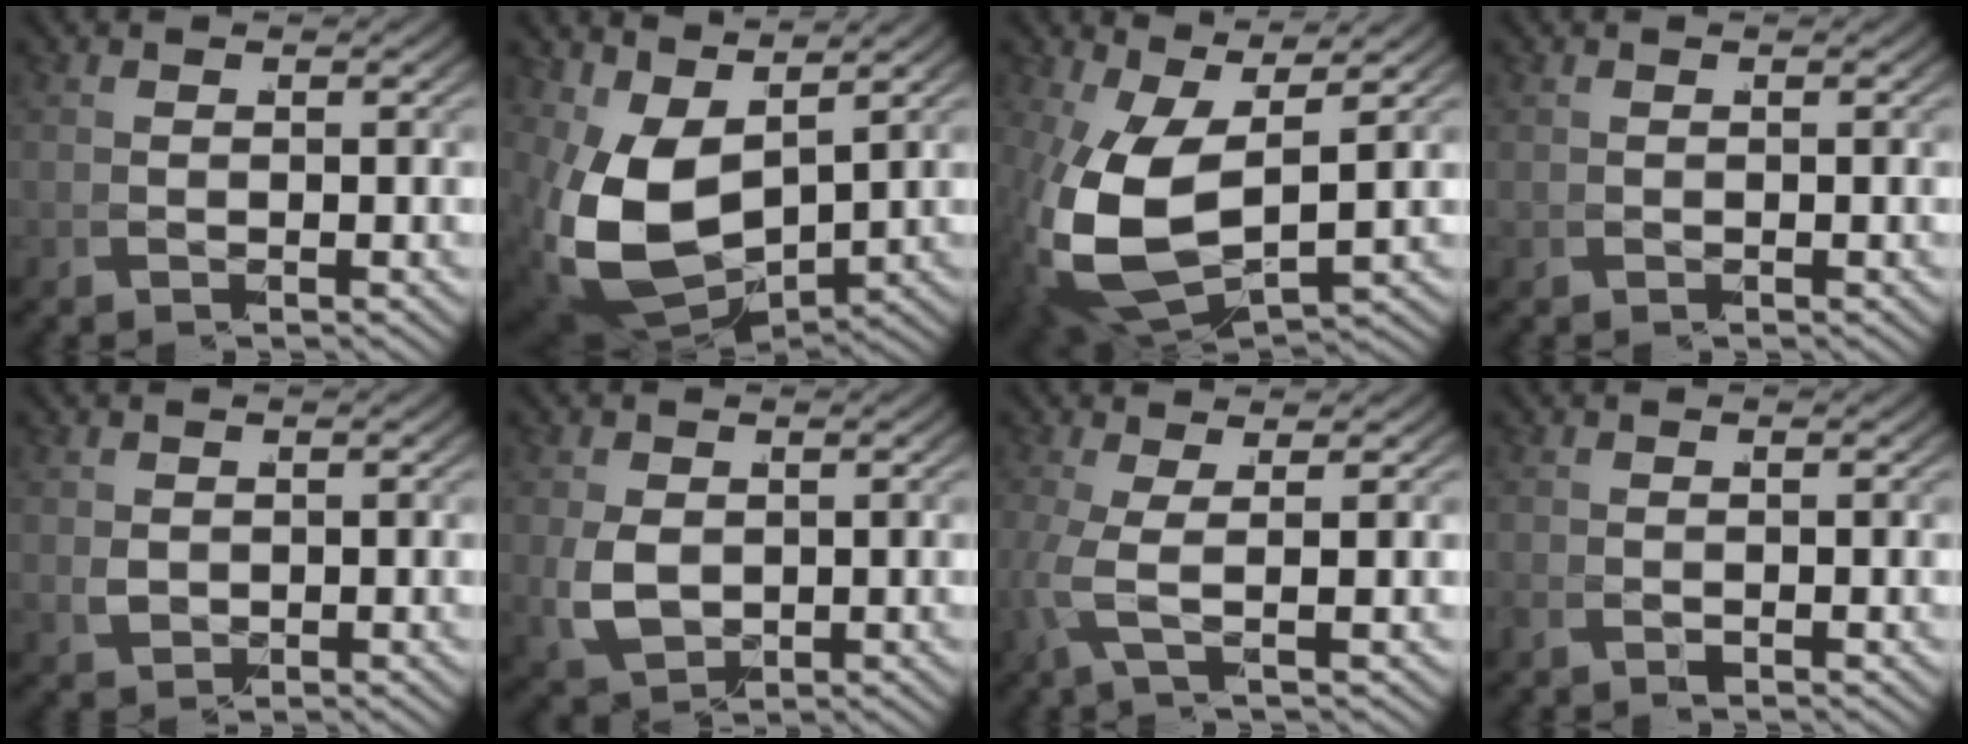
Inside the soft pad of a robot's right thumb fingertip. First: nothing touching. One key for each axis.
{"total": 10.9, "fx": -0.1, "fy": 7.1, "fz": 8.3, "tx": -0.217, "ty": -0.063, "tz": 0.039}
{"total": 11.9, "fx": -0.5, "fy": 7.3, "fz": 9.3, "tx": -0.244, "ty": -0.065, "tz": 0.034}
{"total": 0.0}
{"total": 1.8, "fx": 0.4, "fy": 1.3, "fz": 1.1, "tx": -0.030, "ty": -0.009, "tz": 0.021}
{"total": 5.0, "fx": 0.2, "fy": 3.7, "fz": 3.4, "tx": -0.089, "ty": -0.027, "tz": 0.029}
{"total": 4.1, "fx": 1.3, "fy": 0.5, "fz": 3.8, "tx": -0.104, "ty": -0.007, "tz": 0.027}
{"total": 0.6, "fx": -0.2, "fy": 0.3, "fz": 0.5, "tx": -0.014, "ty": 0.000, "tz": -0.004}